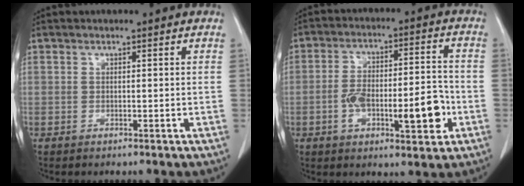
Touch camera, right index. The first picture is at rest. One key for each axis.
{"total": 12.8, "fx": -3.8, "fy": 3.8, "fz": 11.6, "tx": -0.188, "ty": 0.018, "tz": -0.055}